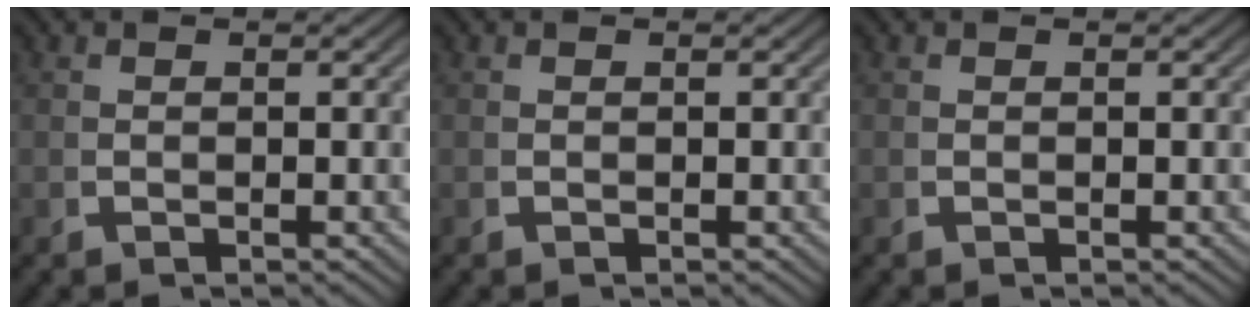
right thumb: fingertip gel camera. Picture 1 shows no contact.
{"total": 0.0}
{"total": 0.0}